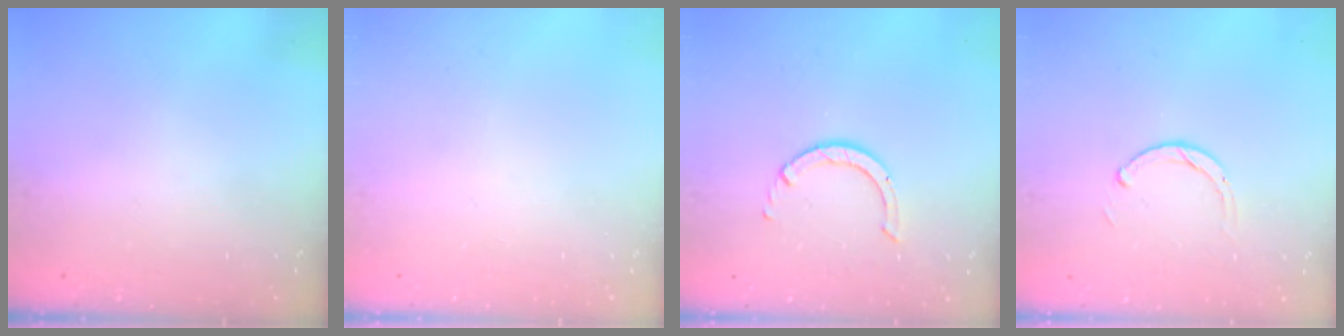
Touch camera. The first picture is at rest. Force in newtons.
{"total": 0.0}
{"total": 3.5, "press": 3.5, "slide": 0.6}
{"total": 2.3, "press": 2.3, "slide": 0.3}